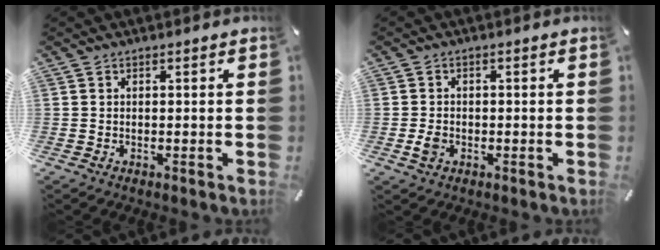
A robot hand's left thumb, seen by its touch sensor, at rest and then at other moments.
{"total": 2.6, "force": [-0.7, 2.0, 1.5], "torque": [-0.033, 0.001, -0.013]}